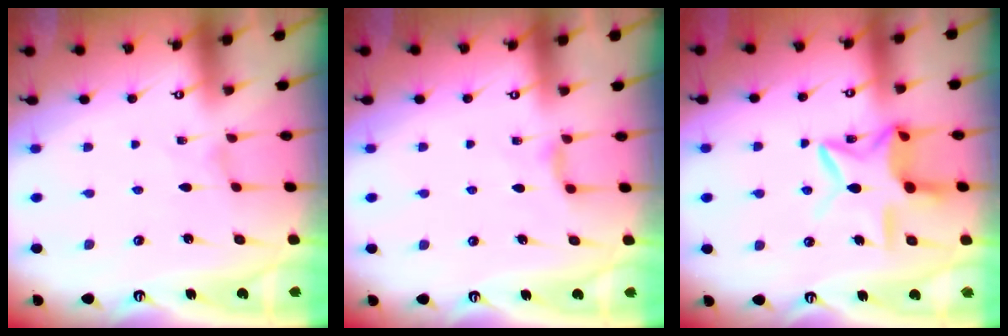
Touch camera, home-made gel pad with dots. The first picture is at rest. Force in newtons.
{"total": 3.8, "press": 3.7, "slide": 0.6}
{"total": 12.5, "press": 12.5, "slide": 1.0}